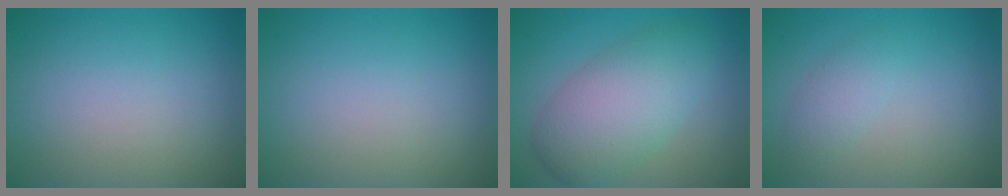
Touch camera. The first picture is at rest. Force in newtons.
{"total": 0.0}
{"total": 6.8, "press": 6.8, "slide": 0.3}
{"total": 1.7, "press": 1.7, "slide": 0.0}